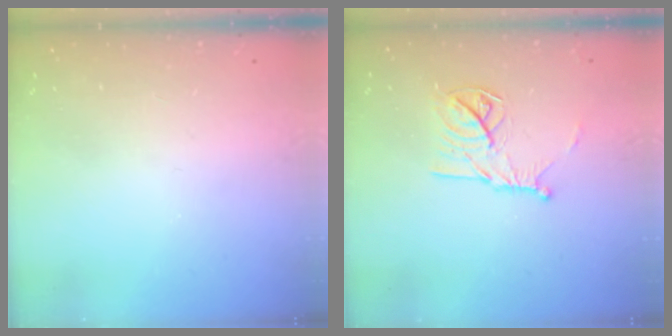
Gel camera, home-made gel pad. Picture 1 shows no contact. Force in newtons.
{"total": 12.4, "press": 12.4, "slide": 0.2}